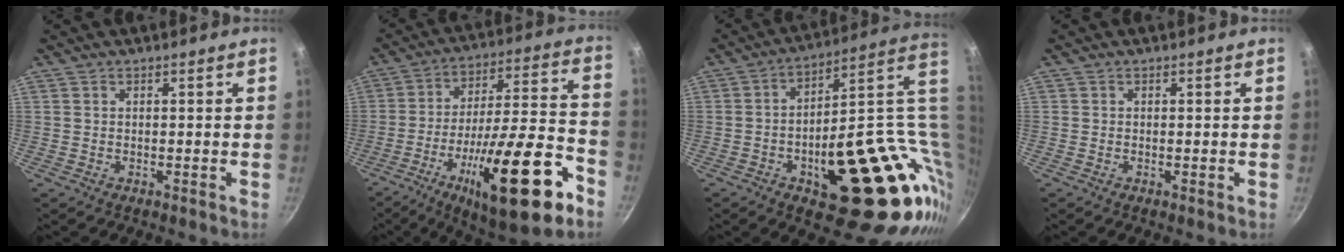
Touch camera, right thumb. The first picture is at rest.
{"total": 25.8, "force": [-12.1, 7.2, 21.7], "torque": [-0.314, 0.049, -0.188]}
{"total": 31.6, "force": [1.9, 15.2, 27.6], "torque": [-0.326, 0.002, 0.057]}
{"total": 0.0}